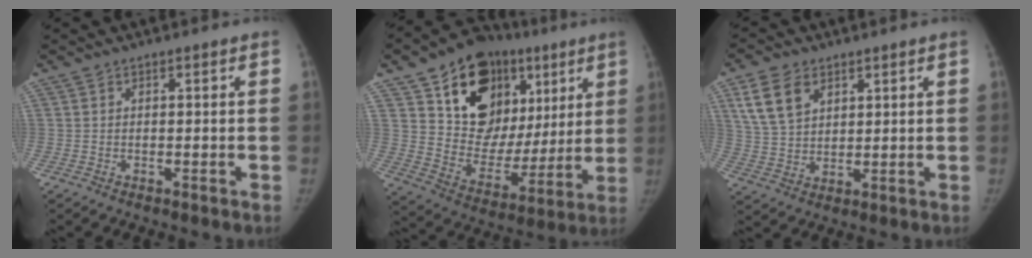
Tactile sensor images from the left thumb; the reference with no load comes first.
{"total": 25.2, "force": [11.7, 17.2, 14.2], "torque": [-0.159, -0.005, 0.196]}
{"total": 8.8, "force": [4.3, 5.7, 5.1], "torque": [-0.085, -0.011, 0.091]}